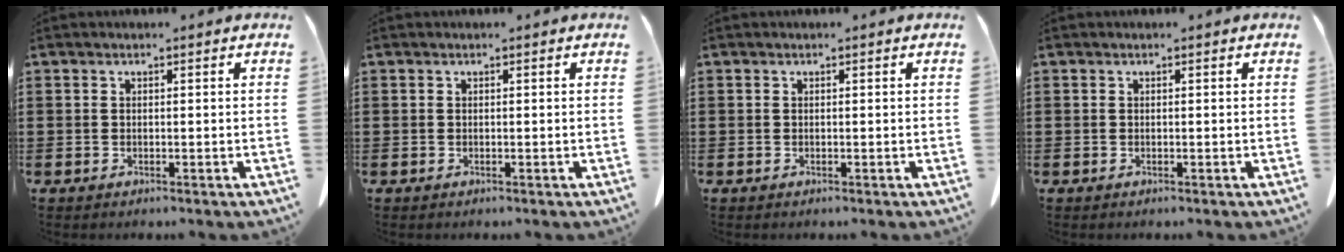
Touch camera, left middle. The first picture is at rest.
{"total": 0.0}
{"total": 0.0}
{"total": 0.0}